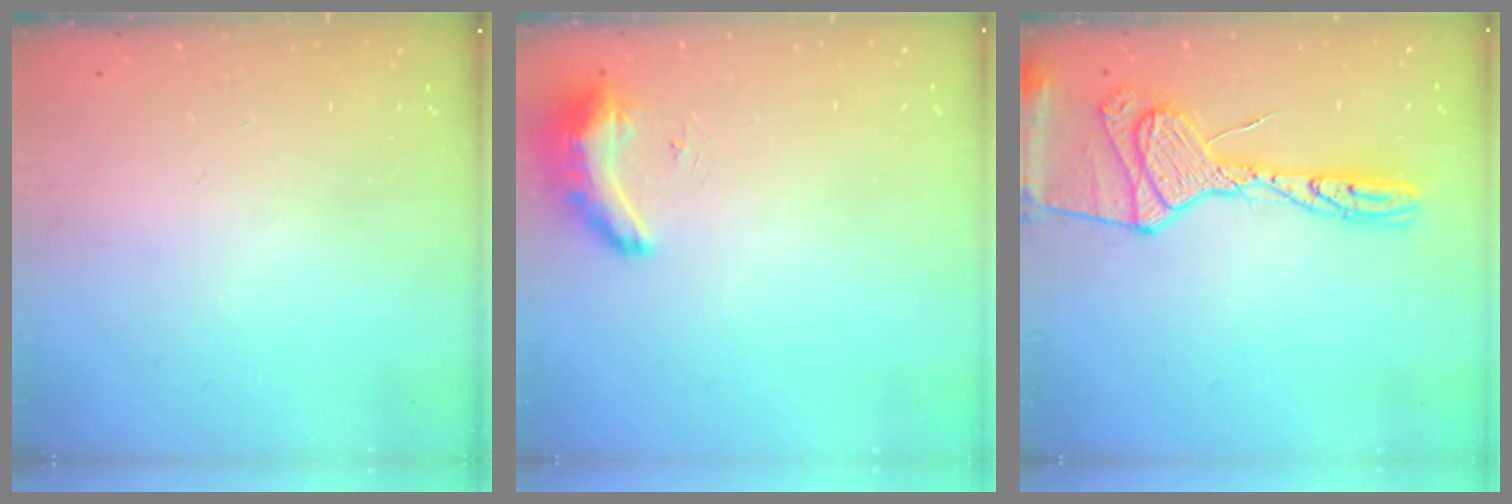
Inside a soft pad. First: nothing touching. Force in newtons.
{"total": 9.2, "press": 8.9, "slide": 2.4}
{"total": 18.9, "press": 18.8, "slide": 1.9}